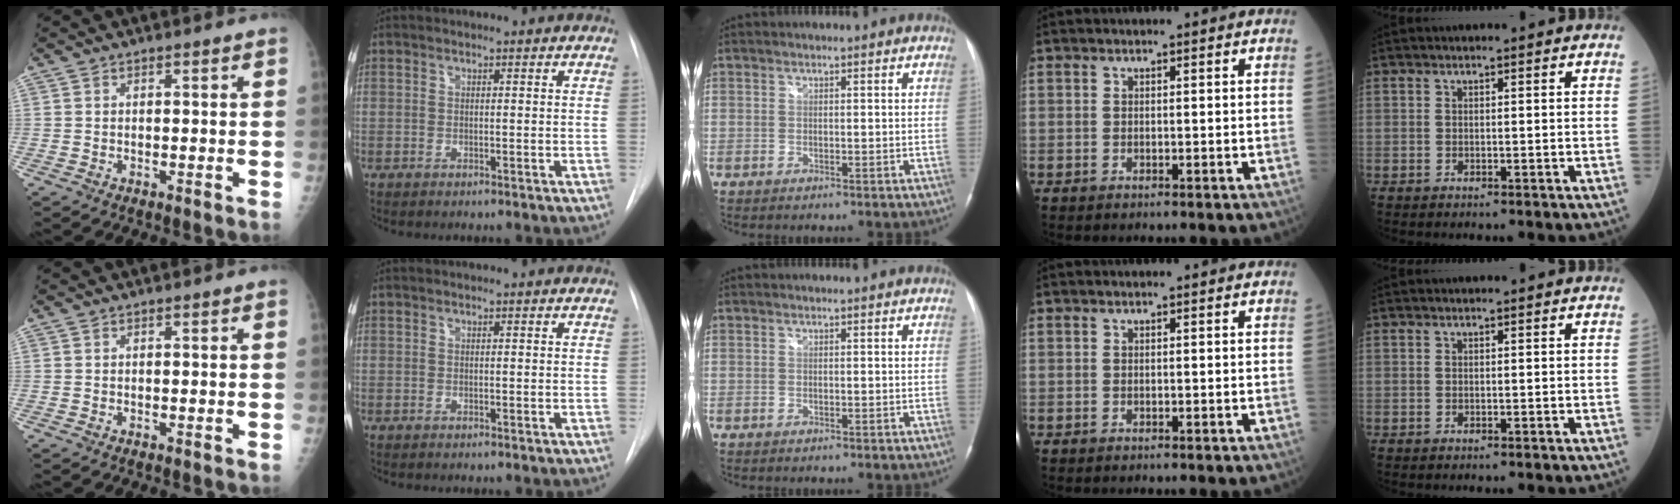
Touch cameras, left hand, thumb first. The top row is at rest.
{}